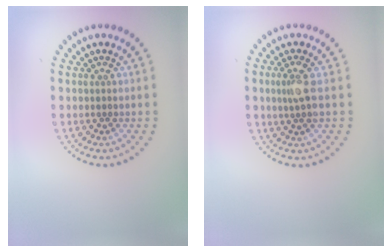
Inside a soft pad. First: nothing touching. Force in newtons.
{"total": 2.0, "press": 1.6, "slide": 1.1}